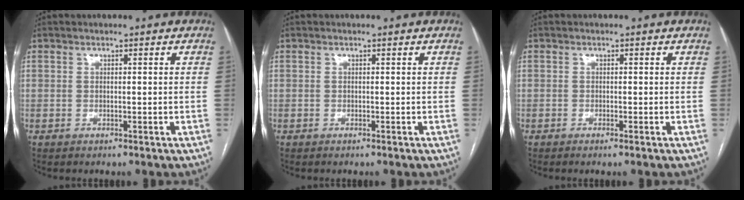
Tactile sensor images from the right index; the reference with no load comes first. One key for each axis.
{"total": 0.0}
{"total": 0.7, "fx": -0.4, "fy": -0.1, "fz": 0.5, "tx": -0.010, "ty": 0.001, "tz": -0.008}